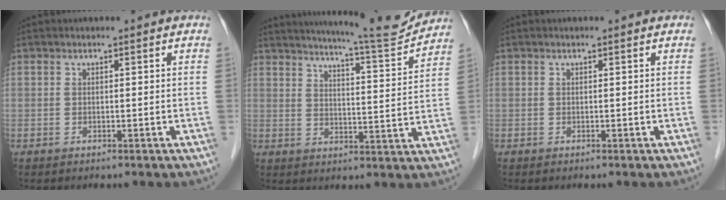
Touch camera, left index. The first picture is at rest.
{"total": 13.6, "force": [12.9, -0.5, 4.2], "torque": [-0.067, -0.024, 0.171]}
{"total": 0.0}